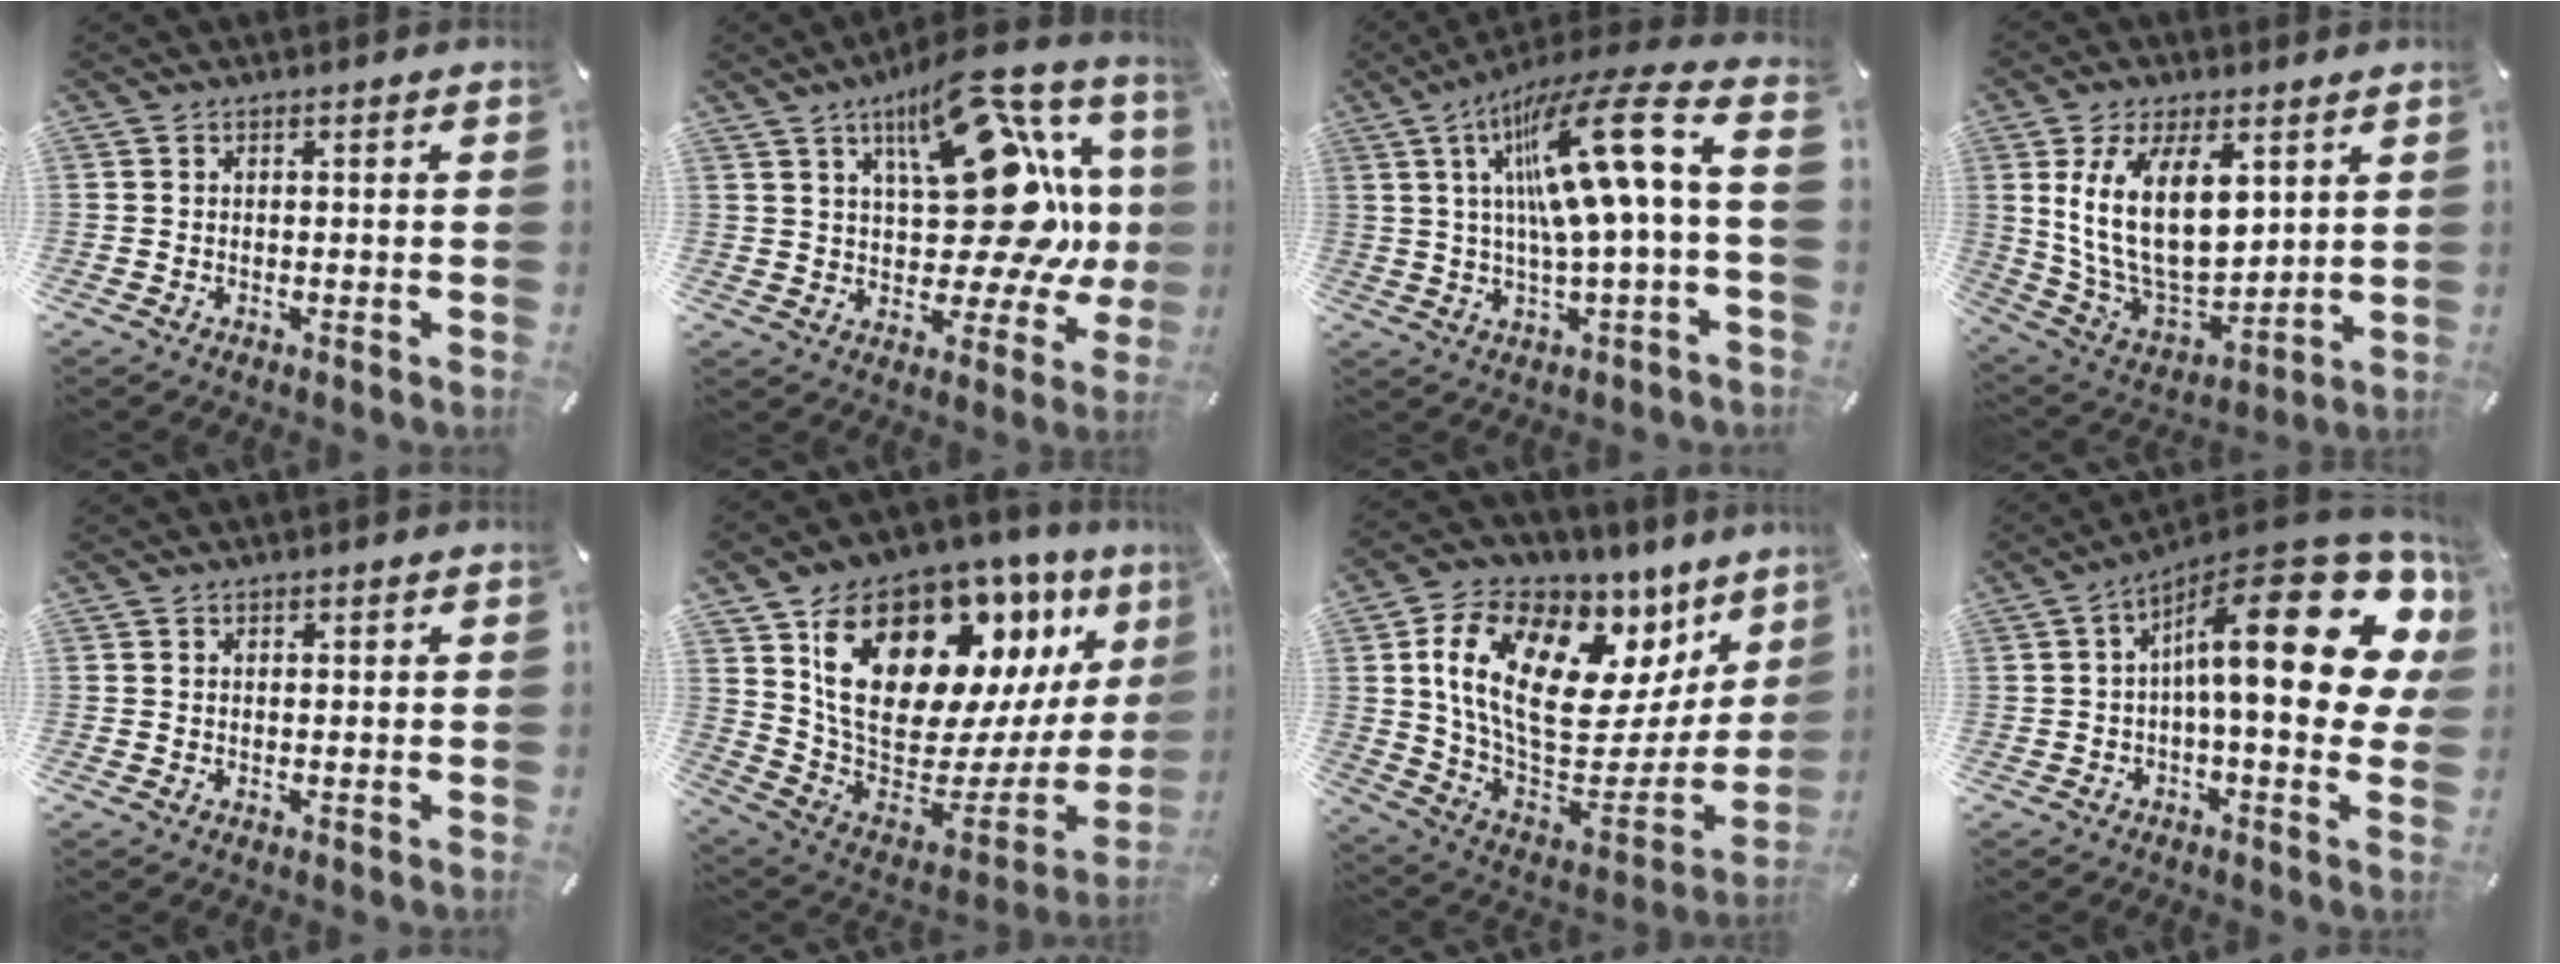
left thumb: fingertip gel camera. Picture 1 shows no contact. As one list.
[{"total": 25.9, "force": [7.2, 13.2, 21.0], "torque": [-0.277, -0.048, 0.126]}, {"total": 20.3, "force": [5.0, 3.2, 19.5], "torque": [-0.356, -0.021, 0.064]}, {"total": 19.3, "force": [6.0, 11.2, 14.5], "torque": [-0.289, -0.030, 0.106]}, {"total": 0.6, "force": [0.3, 0.4, 0.3], "torque": [-0.005, 0.001, 0.006]}, {"total": 23.5, "force": [11.5, 14.1, 14.9], "torque": [-0.249, -0.086, 0.214]}, {"total": 23.0, "force": [8.7, 14.1, 16.0], "torque": [-0.270, -0.056, 0.151]}, {"total": 25.5, "force": [6.3, 8.7, 23.1], "torque": [-0.352, -0.049, 0.101]}]